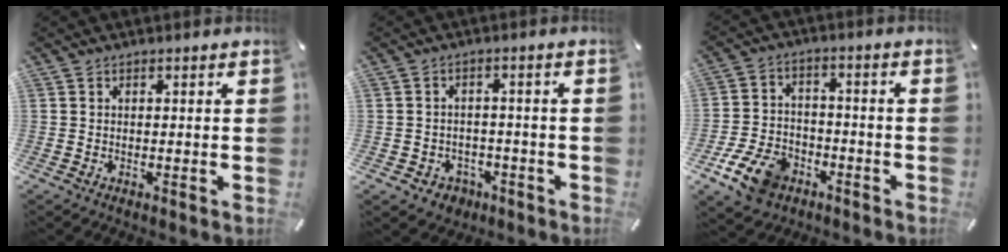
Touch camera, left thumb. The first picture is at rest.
{"total": 4.3, "force": [-1.9, 3.8, 0.9], "torque": [-0.014, 0.008, -0.036]}
{"total": 11.4, "force": [-6.1, 7.8, 5.6], "torque": [-0.104, 0.044, -0.108]}